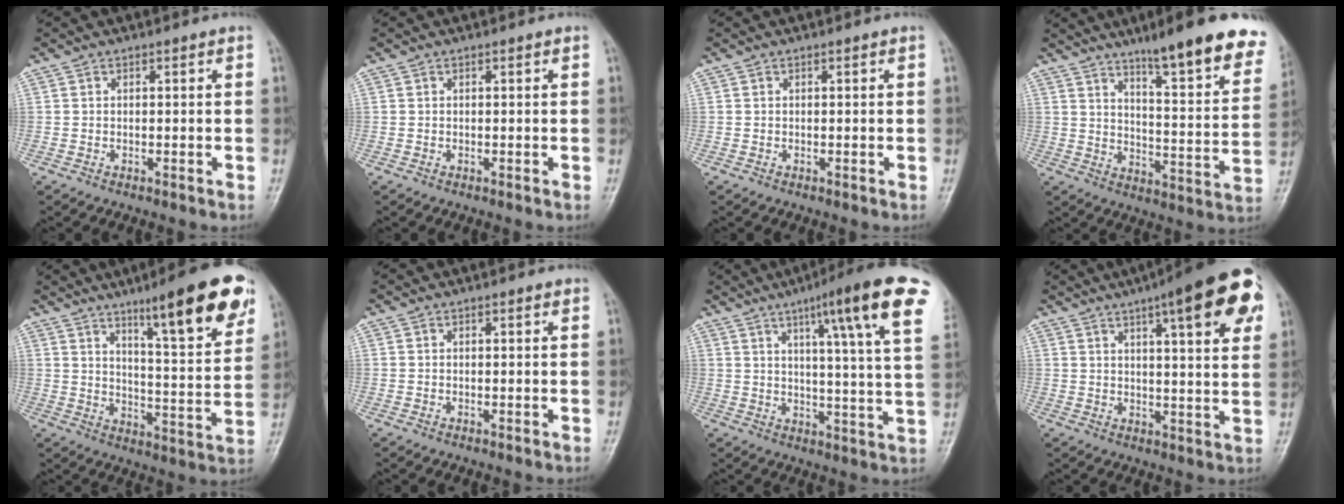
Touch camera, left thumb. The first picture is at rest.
{"total": 0.0}
{"total": 0.0}
{"total": 20.8, "force": [14.5, 3.4, 14.5], "torque": [-0.168, -0.067, 0.203]}
{"total": 17.8, "force": [10.7, 2.9, 13.9], "torque": [-0.169, -0.052, 0.160]}
{"total": 0.6, "force": [0.4, 0.1, 0.5], "torque": [-0.008, 0.001, 0.003]}
{"total": 19.4, "force": [10.0, 1.8, 16.5], "torque": [-0.216, -0.029, 0.126]}
{"total": 17.9, "force": [8.5, 4.2, 15.2], "torque": [-0.184, -0.011, 0.110]}